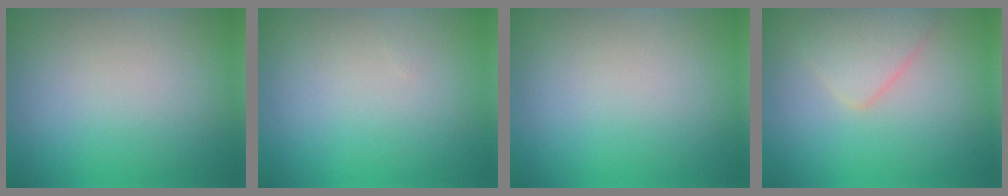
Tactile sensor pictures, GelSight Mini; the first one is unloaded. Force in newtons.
{"total": 0.0}
{"total": 0.0}
{"total": 2.7, "press": 2.7, "slide": 0.1}